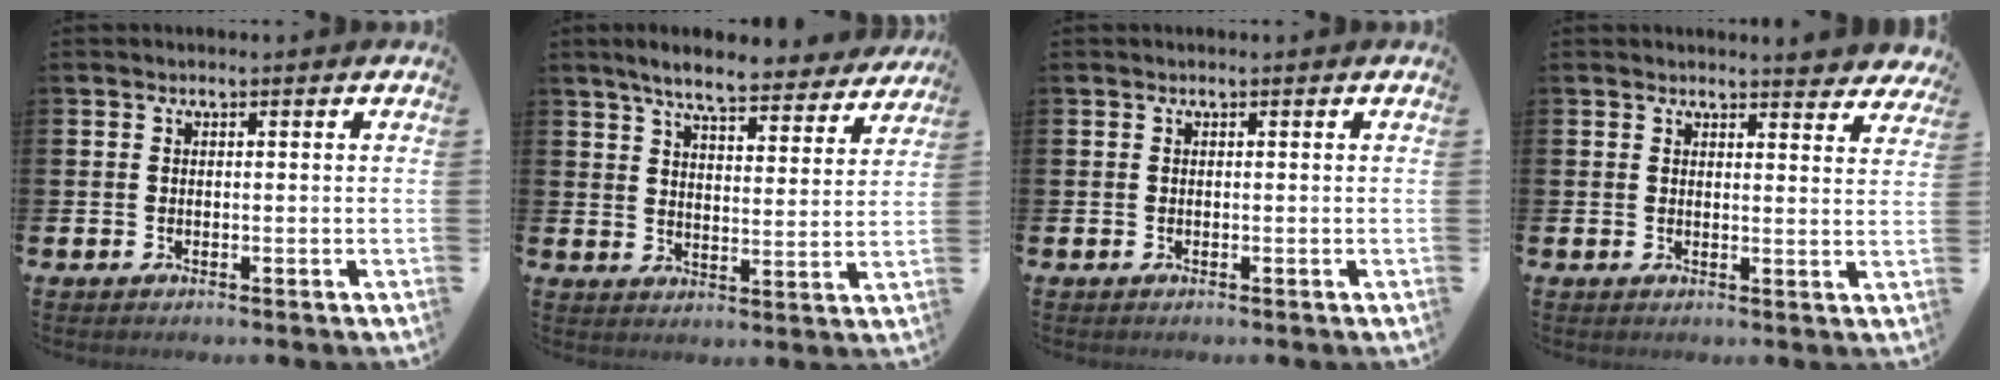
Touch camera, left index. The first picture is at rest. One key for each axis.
{"total": 7.6, "fx": 6.9, "fy": 1.4, "fz": 2.9, "tx": -0.066, "ty": -0.037, "tz": 0.117}
{"total": 0.0}
{"total": 3.3, "fx": 3.3, "fy": 0.3, "fz": 0.2, "tx": 0.006, "ty": -0.023, "tz": 0.057}